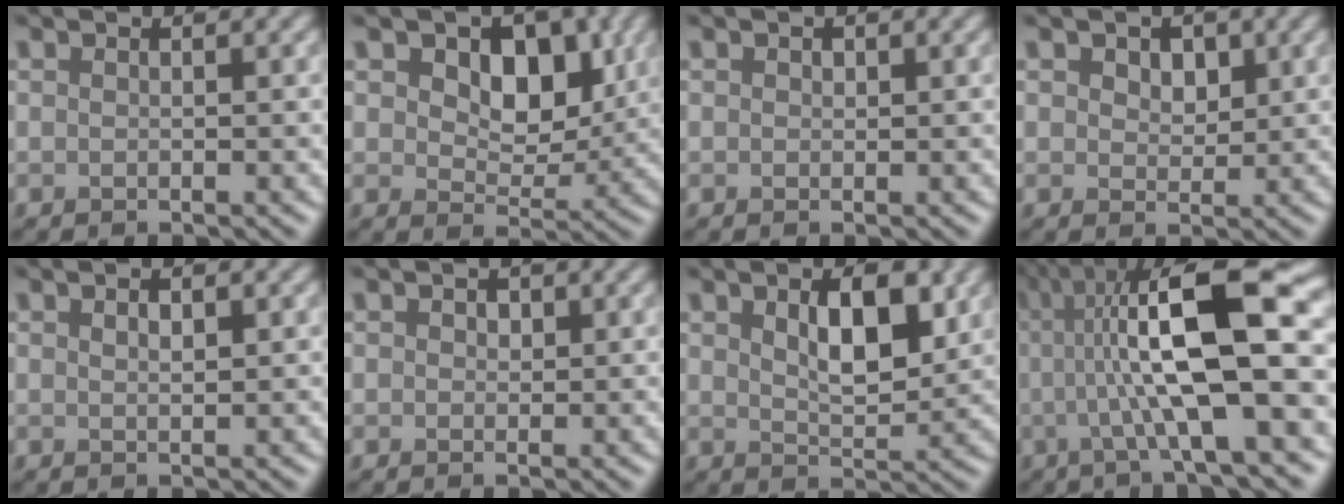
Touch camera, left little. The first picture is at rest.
{"total": 6.2, "force": [2.0, 3.9, 4.3], "torque": [-0.067, -0.013, 0.017]}
{"total": 0.5, "force": [0.2, 0.4, 0.2], "torque": [-0.005, 0.000, 0.002]}
{"total": 2.4, "force": [0.9, 1.7, 1.4], "torque": [-0.031, -0.004, 0.007]}
{"total": 1.5, "force": [0.4, 0.7, 1.3], "torque": [-0.023, 0.002, 0.007]}
{"total": 1.2, "force": [0.4, 1.0, 0.6], "torque": [-0.012, 0.003, -0.001]}
{"total": 5.0, "force": [1.3, 2.5, 4.1], "torque": [-0.075, -0.005, 0.022]}
{"total": 12.7, "force": [0.9, 2.5, 12.4], "torque": [-0.185, 0.019, 0.009]}